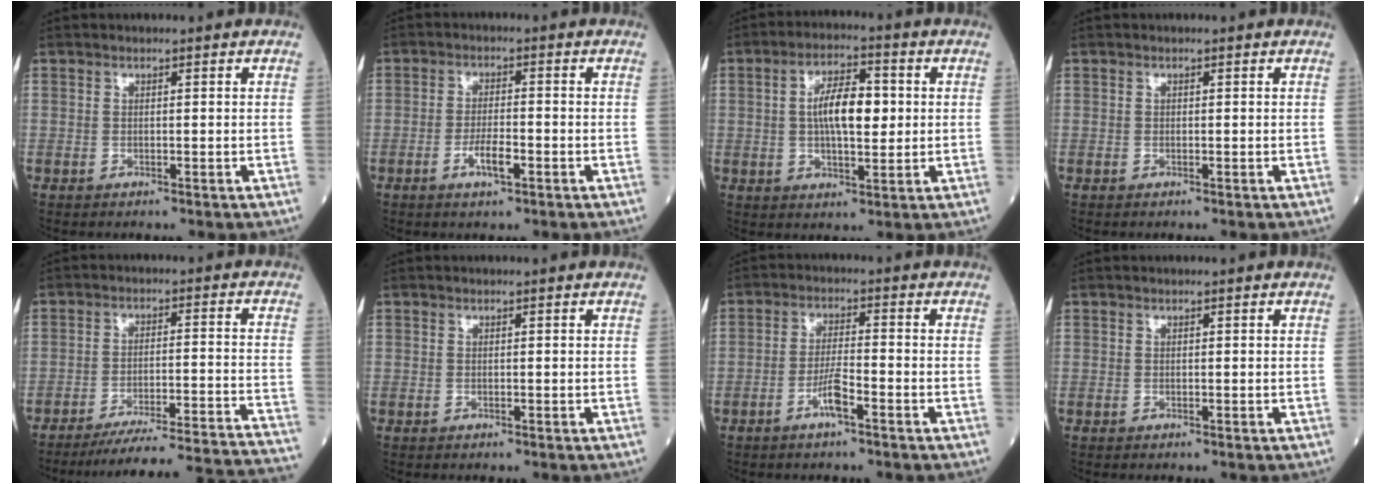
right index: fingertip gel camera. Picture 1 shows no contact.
{"total": 3.9, "force": [-1.7, 0.8, 3.4], "torque": [-0.066, 0.000, -0.031]}
{"total": 8.5, "force": [0.9, 3.1, 7.9], "torque": [-0.143, 0.013, 0.014]}
{"total": 0.0}
{"total": 25.1, "force": [-23.8, -2.1, 7.8], "torque": [-0.049, -0.029, -0.315]}
{"total": 0.0}
{"total": 4.0, "force": [-2.3, 0.0, 3.3], "torque": [-0.067, -0.001, -0.046]}
{"total": 0.0}